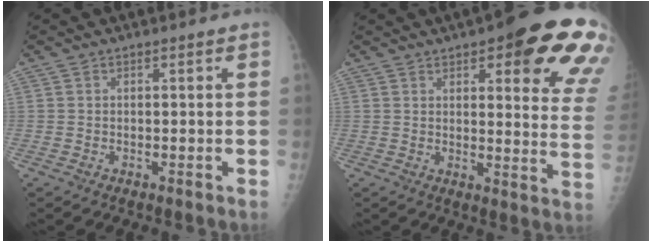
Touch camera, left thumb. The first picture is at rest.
{"total": 20.8, "force": [10.4, 6.0, 17.0], "torque": [-0.177, -0.037, 0.116]}